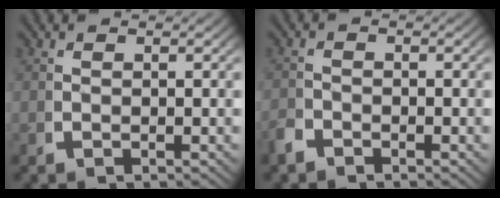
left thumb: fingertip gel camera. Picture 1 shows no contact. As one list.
[{"total": 1.3, "force": [-1.2, 0.2, 0.1], "torque": [-0.002, 0.000, -0.028]}]